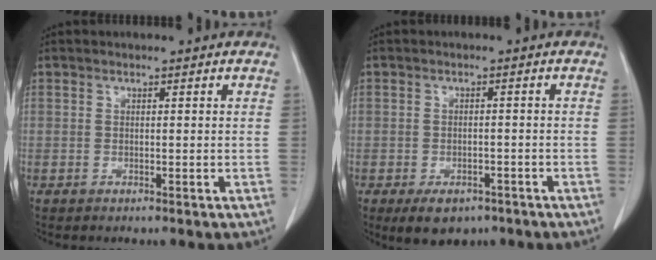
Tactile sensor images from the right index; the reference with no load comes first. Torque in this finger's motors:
{"motor_torque": [0.28, -0.10, -0.05, -0.04]}